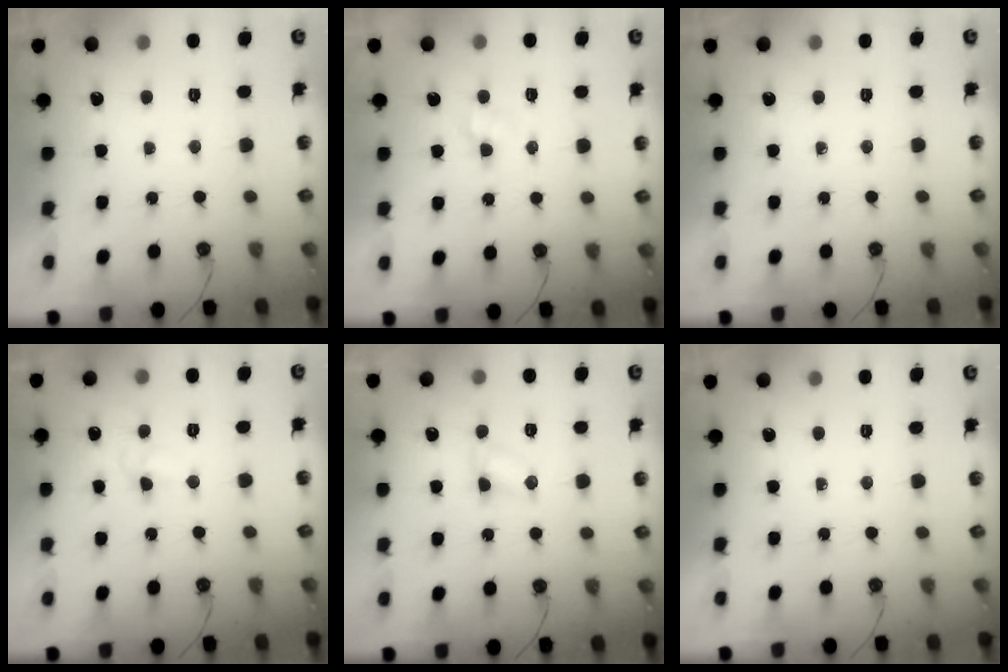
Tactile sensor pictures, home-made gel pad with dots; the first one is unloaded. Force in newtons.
{"total": 2.4, "press": 2.4, "slide": 0.3}
{"total": 0.0}
{"total": 5.3, "press": 5.2, "slide": 0.8}
{"total": 3.6, "press": 3.5, "slide": 0.4}
{"total": 0.0}